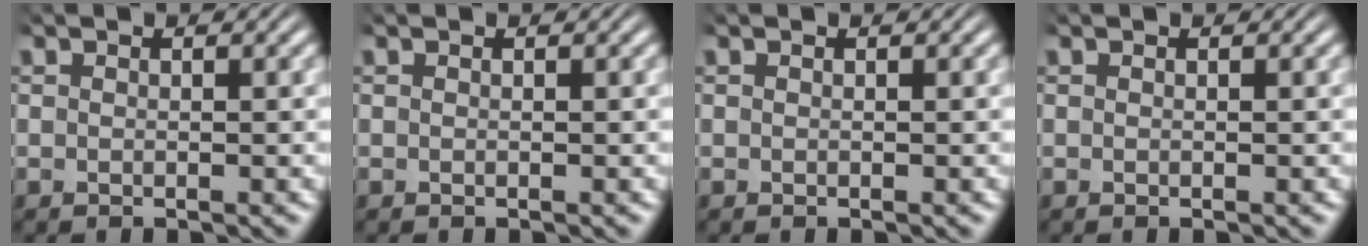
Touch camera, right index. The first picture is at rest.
{"total": 0.0}
{"total": 0.0}
{"total": 0.0}